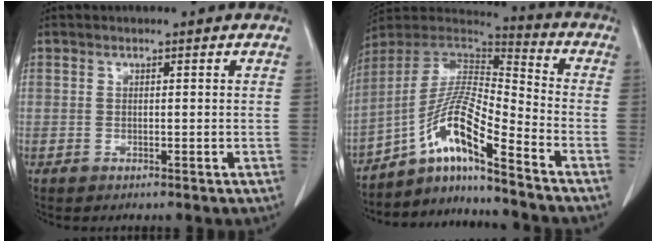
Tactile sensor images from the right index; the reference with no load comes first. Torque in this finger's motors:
{"motor_torque": [1.09, -0.92, 0.33, 0.18]}